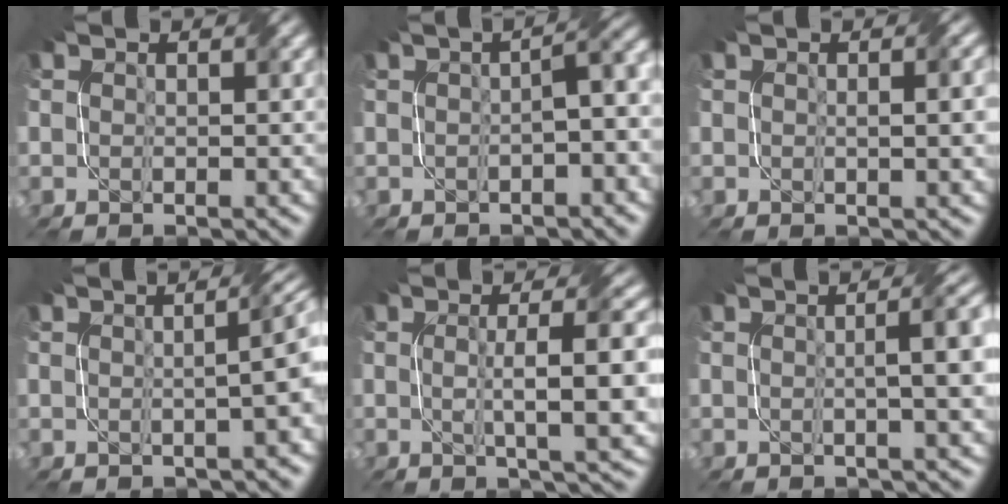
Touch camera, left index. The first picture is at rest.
{"total": 3.8, "force": [-0.4, 0.9, 3.7], "torque": [-0.049, 0.013, -0.008]}
{"total": 2.5, "force": [0.2, 0.7, 2.4], "torque": [-0.034, 0.002, 0.005]}
{"total": 5.6, "force": [0.7, 2.3, 5.0], "torque": [-0.019, 0.026, -0.006]}
{"total": 7.1, "force": [0.3, 1.4, 6.9], "torque": [-0.096, 0.005, 0.004]}
{"total": 6.3, "force": [0.7, 1.9, 6.0], "torque": [-0.047, 0.022, 0.003]}